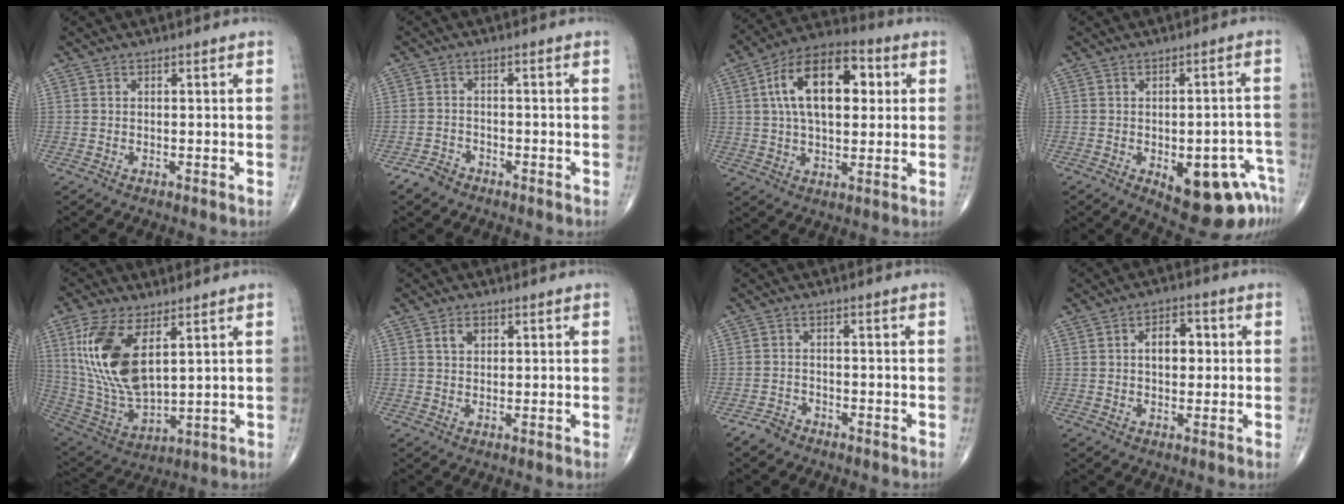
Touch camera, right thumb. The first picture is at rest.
{"total": 3.1, "force": [-2.4, 1.8, 0.7], "torque": [-0.015, 0.011, -0.043]}
{"total": 17.8, "force": [4.0, 9.6, 14.4], "torque": [-0.219, 0.017, 0.059]}
{"total": 14.0, "force": [-6.5, 6.2, 10.8], "torque": [-0.094, 0.033, -0.072]}
{"total": 17.6, "force": [5.8, 8.4, 14.3], "torque": [-0.285, -0.025, 0.125]}
{"total": 2.9, "force": [1.2, 2.0, 1.7], "torque": [-0.021, -0.001, 0.020]}
{"total": 2.6, "force": [-2.1, 1.5, 0.4], "torque": [-0.009, 0.009, -0.039]}
{"total": 6.2, "force": [0.8, 3.9, 4.7], "torque": [-0.053, 0.012, 0.006]}